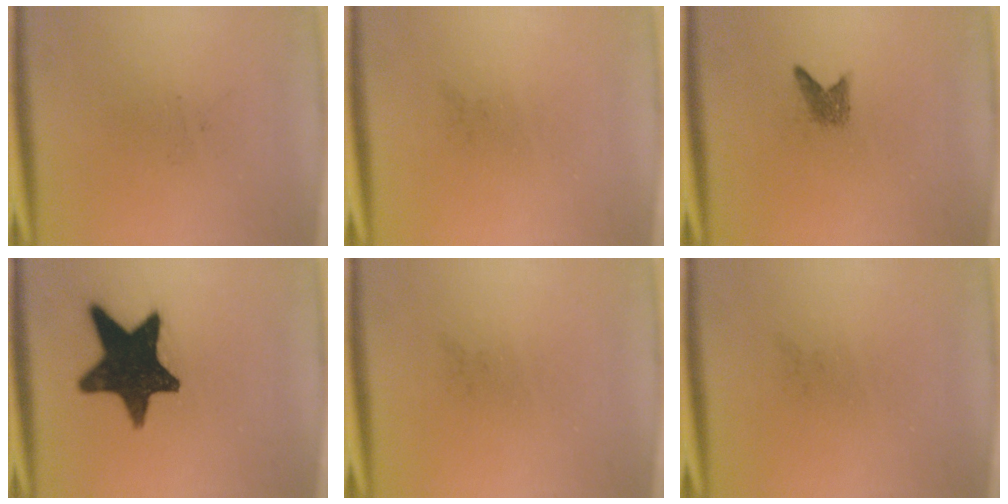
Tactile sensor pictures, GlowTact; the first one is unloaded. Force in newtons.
{"total": 0.0}
{"total": 1.7}
{"total": 16.5}
{"total": 0.0}
{"total": 0.0}